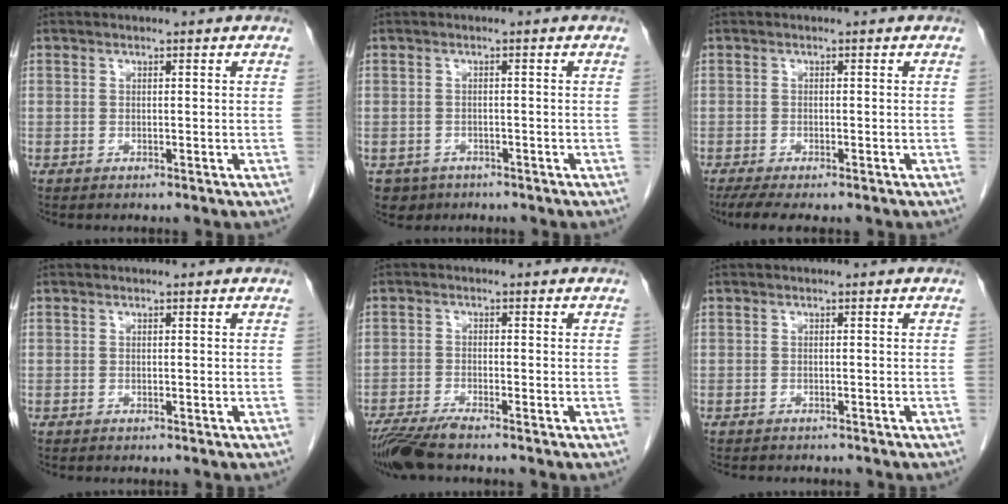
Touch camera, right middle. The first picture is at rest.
{"total": 3.2, "force": [-2.0, 2.5, 0.2], "torque": [-0.004, 0.004, -0.030]}
{"total": 4.9, "force": [-3.7, 1.2, 3.0], "torque": [-0.050, -0.013, -0.058]}
{"total": 0.0}
{"total": 5.4, "force": [-4.5, 0.1, 2.9], "torque": [-0.052, -0.018, -0.086]}
{"total": 4.4, "force": [-3.9, 1.3, 1.6], "torque": [-0.023, -0.005, -0.045]}